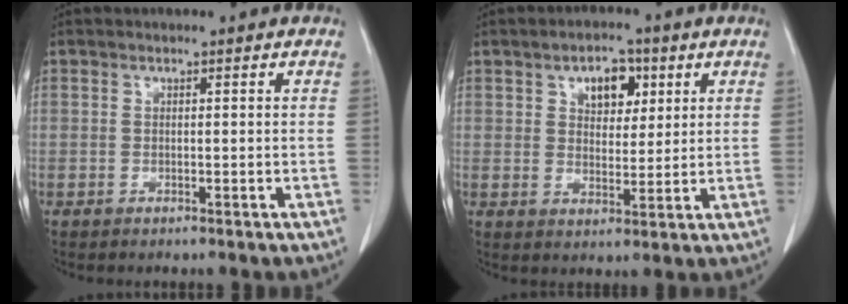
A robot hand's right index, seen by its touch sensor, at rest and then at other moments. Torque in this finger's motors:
{"motor_torque": [0.11, 0.09, 0.05, 0.03]}